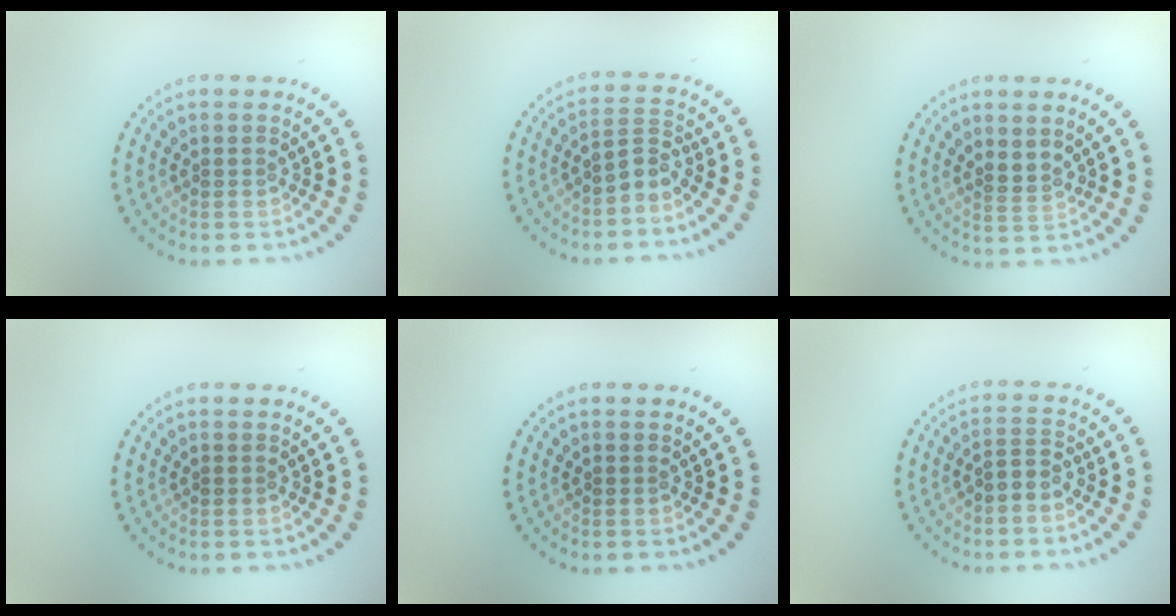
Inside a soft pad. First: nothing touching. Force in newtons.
{"total": 2.2, "press": 1.5, "slide": 1.6}
{"total": 1.6, "press": 1.3, "slide": 1.0}
{"total": 0.0}
{"total": 0.0}
{"total": 1.8, "press": 1.4, "slide": 1.1}